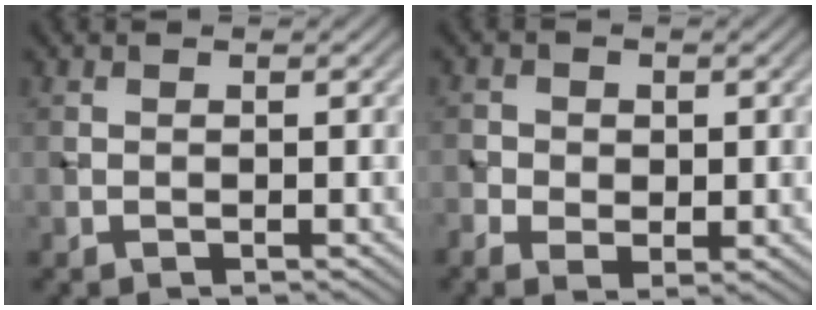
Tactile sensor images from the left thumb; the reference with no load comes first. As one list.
[{"total": 3.4, "force": [-0.4, 2.7, 2.1], "torque": [-0.043, -0.007, -0.002]}]